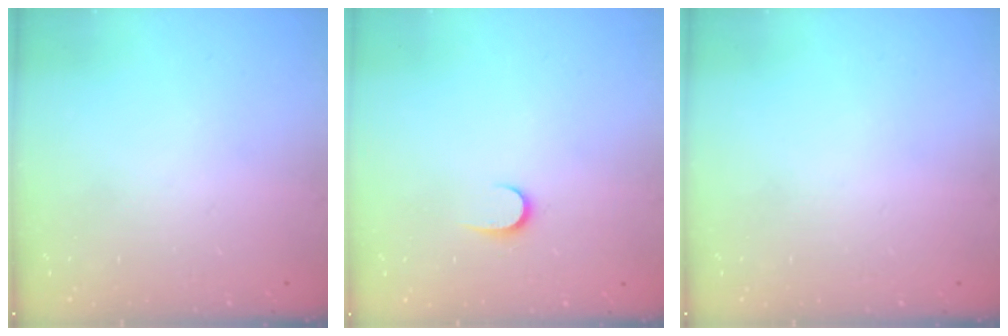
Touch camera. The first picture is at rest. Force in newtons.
{"total": 5.1, "press": 5.1, "slide": 0.5}
{"total": 0.0}